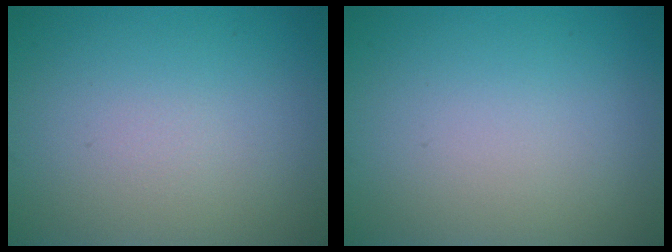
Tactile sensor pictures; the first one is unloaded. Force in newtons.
{"total": 0.0}